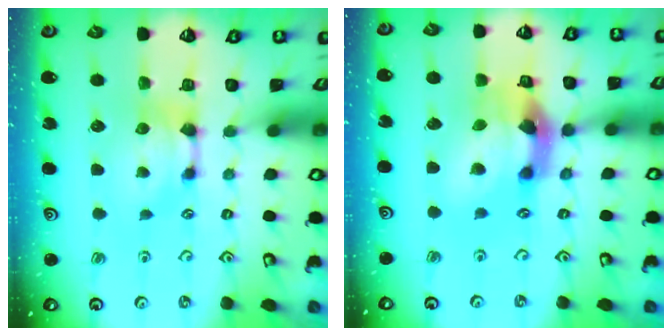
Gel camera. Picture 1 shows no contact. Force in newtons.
{"total": 7.4, "press": 6.9, "slide": 2.6}